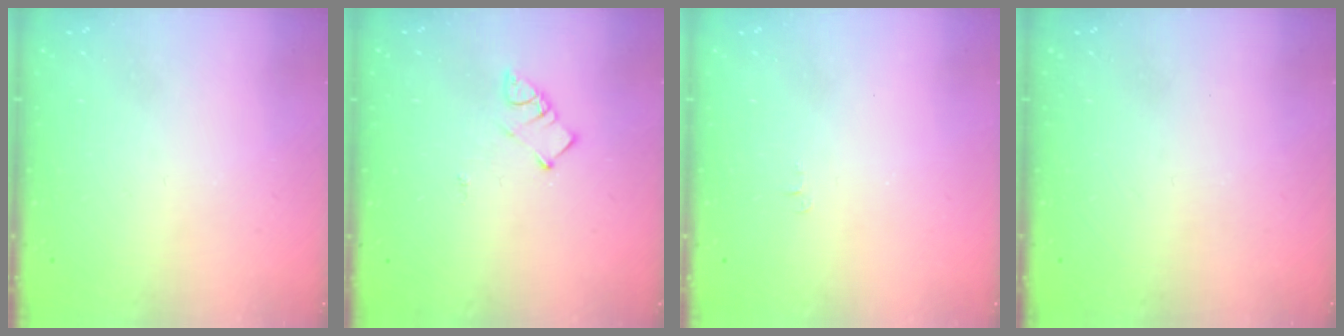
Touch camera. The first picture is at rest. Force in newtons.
{"total": 3.6, "press": 3.5, "slide": 0.4}
{"total": 3.6, "press": 3.6, "slide": 0.4}
{"total": 0.0}